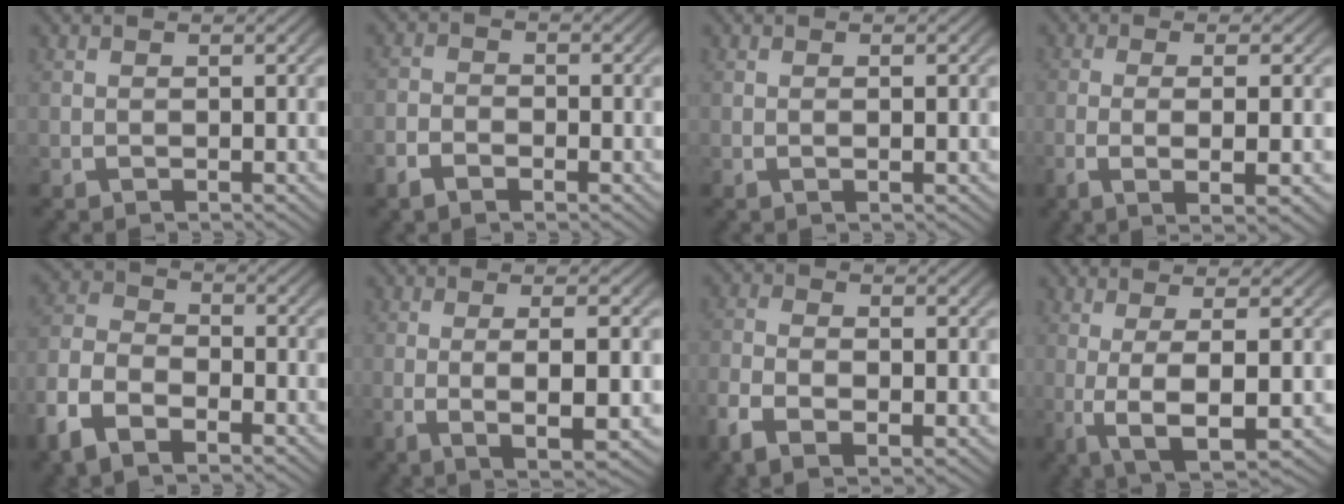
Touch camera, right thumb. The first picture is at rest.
{"total": 1.9, "force": [-1.3, 1.2, 0.7], "torque": [-0.010, -0.004, -0.031]}
{"total": 0.7, "force": [0.1, 0.1, 0.7], "torque": [-0.014, 0.002, 0.000]}
{"total": 5.8, "force": [-1.1, 1.5, 5.5], "torque": [-0.107, -0.012, -0.008]}
{"total": 6.5, "force": [-2.2, 4.7, 4.0], "torque": [-0.099, -0.015, -0.040]}
{"total": 6.6, "force": [-0.8, 2.0, 6.3], "torque": [-0.130, -0.019, 0.001]}
{"total": 4.2, "force": [-1.3, 2.2, 3.3], "torque": [-0.076, -0.008, -0.018]}
{"total": 7.7, "force": [-1.3, 3.3, 6.8], "torque": [-0.157, -0.033, 0.003]}